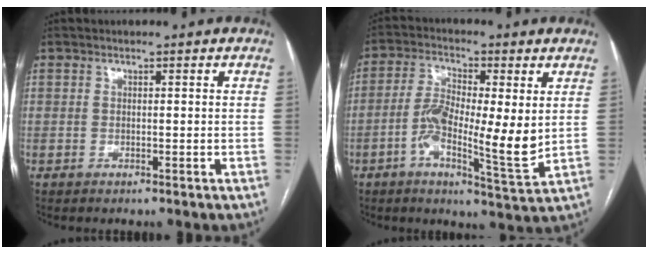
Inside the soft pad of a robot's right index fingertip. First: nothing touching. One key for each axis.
{"total": 11.5, "fx": -0.5, "fy": 2.7, "fz": 11.2, "tx": -0.204, "ty": 0.000, "tz": -0.012}